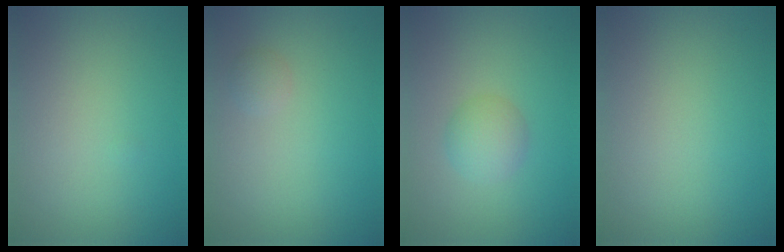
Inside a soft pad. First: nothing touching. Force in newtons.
{"total": 0.8, "press": 0.8, "slide": 0.1}
{"total": 2.4, "press": 2.4, "slide": 0.1}
{"total": 0.0}